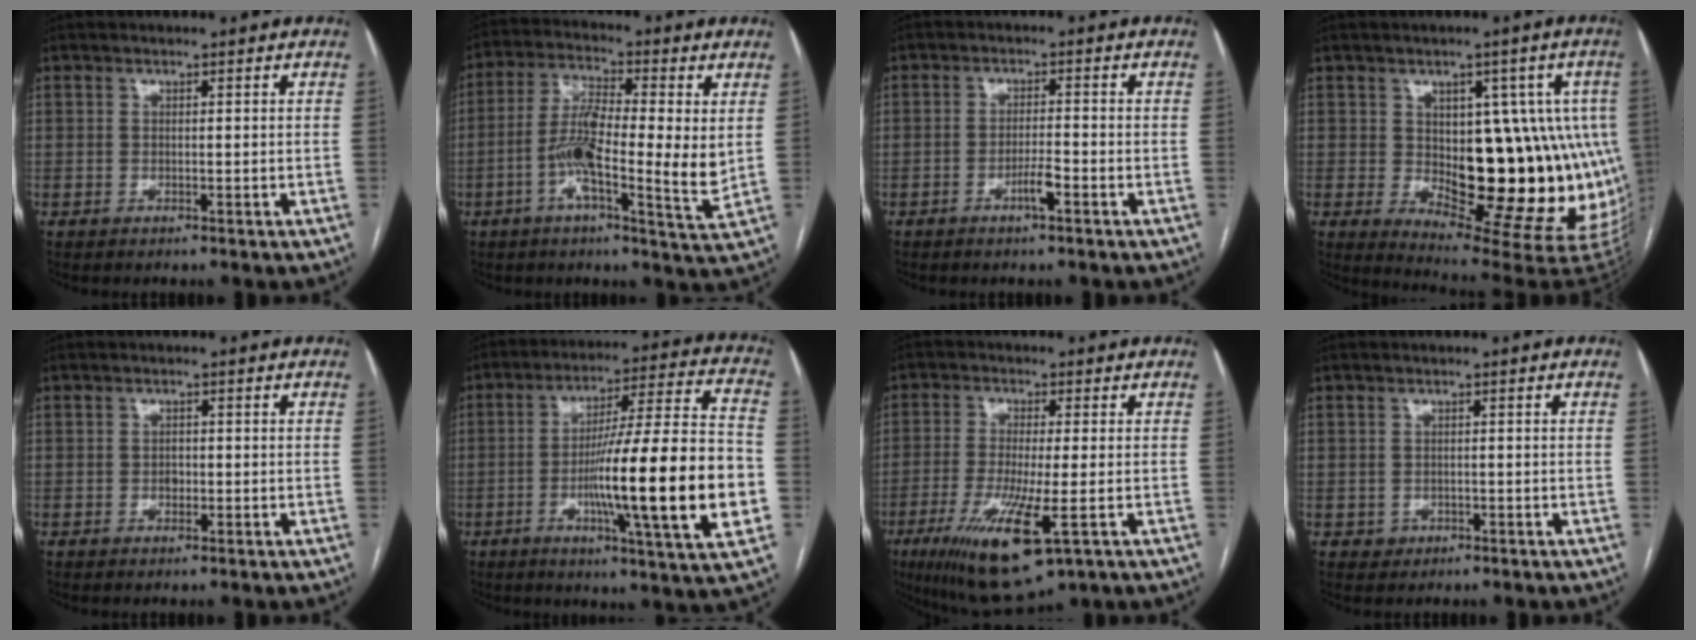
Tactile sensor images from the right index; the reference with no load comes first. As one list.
[{"total": 12.7, "force": [-0.7, 2.0, 12.6], "torque": [-0.226, 0.000, -0.024]}, {"total": 3.0, "force": [-1.6, 0.3, 2.5], "torque": [-0.047, -0.001, -0.029]}, {"total": 18.8, "force": [-0.1, 8.3, 16.9], "torque": [-0.162, 0.018, 0.025]}, {"total": 1.2, "force": [-0.3, 0.9, 0.8], "torque": [-0.012, 0.003, -0.003]}, {"total": 22.6, "force": [-4.8, 0.4, 22.1], "torque": [-0.316, -0.001, -0.075]}, {"total": 12.8, "force": [-5.1, 2.1, 11.6], "torque": [-0.220, -0.039, -0.081]}, {"total": 1.6, "force": [-0.5, 1.5, 0.1], "torque": [0.003, 0.007, -0.004]}]